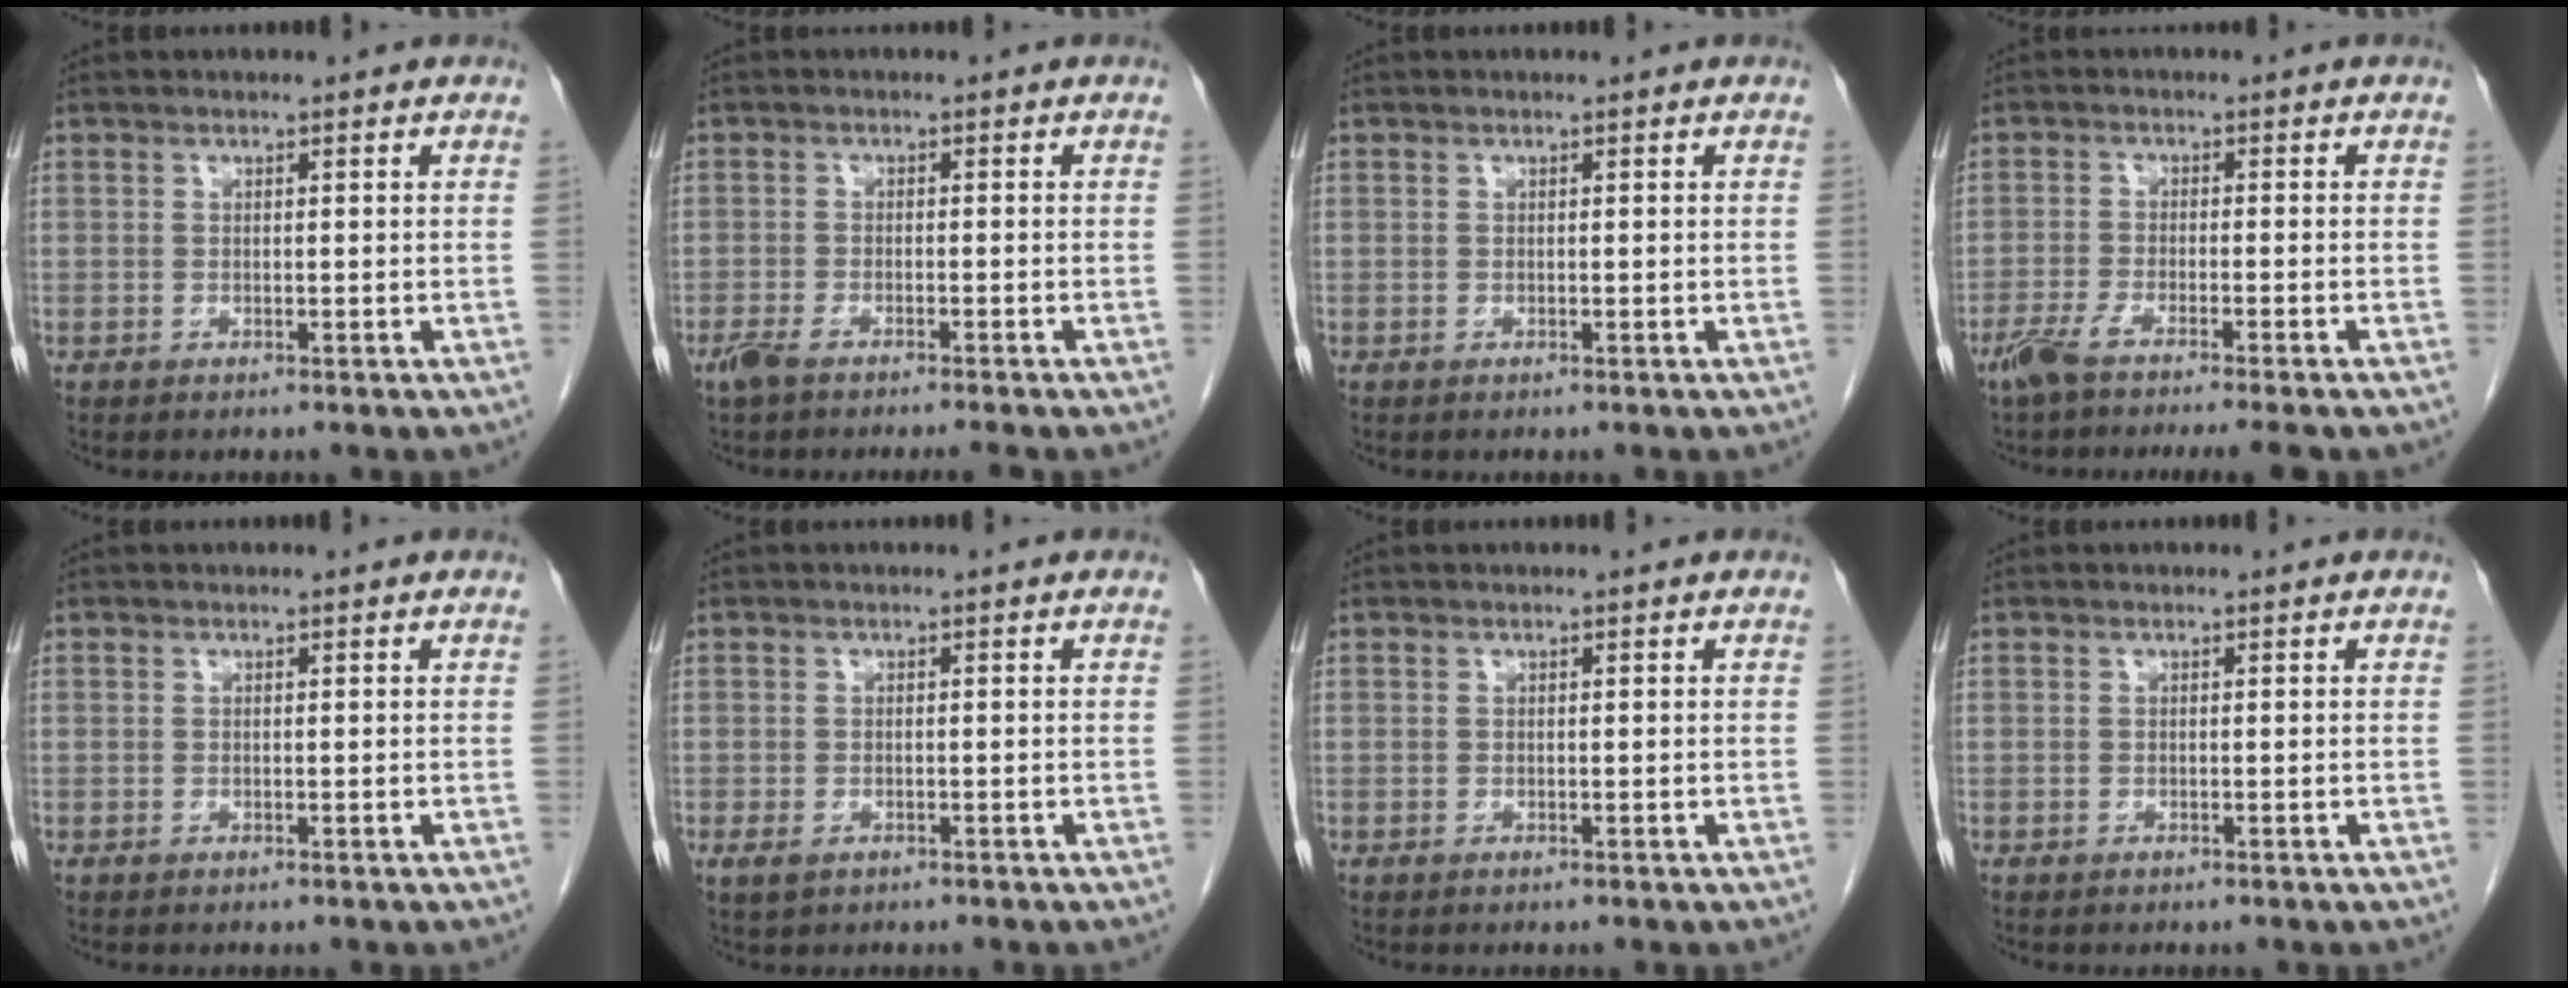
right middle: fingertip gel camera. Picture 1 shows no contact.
{"total": 4.9, "force": [-4.1, 0.4, 2.8], "torque": [-0.041, -0.009, -0.066]}
{"total": 0.0}
{"total": 7.4, "force": [-5.9, -0.2, 4.4], "torque": [-0.065, -0.014, -0.096]}
{"total": 0.0}
{"total": 1.7, "force": [-0.9, 1.1, 1.0], "torque": [-0.023, -0.001, -0.006]}
{"total": 0.0}
{"total": 0.0}